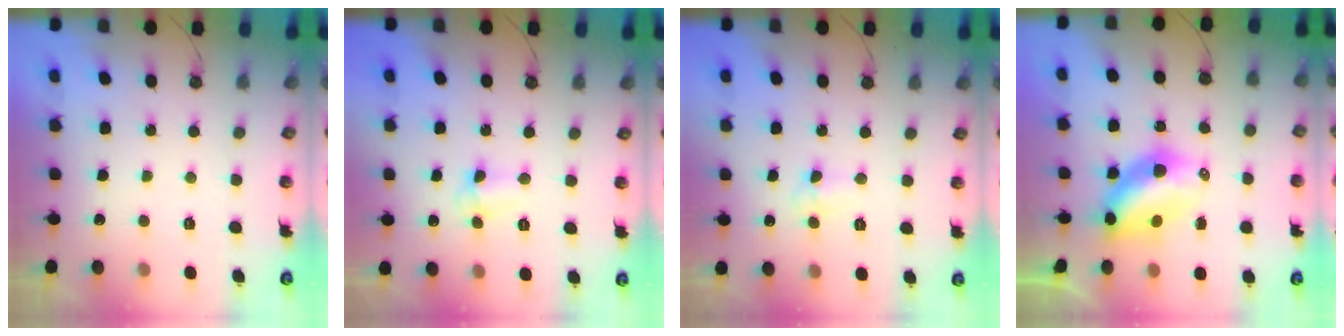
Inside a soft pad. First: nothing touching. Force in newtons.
{"total": 3.0, "press": 2.9, "slide": 0.5}
{"total": 4.2, "press": 4.1, "slide": 0.7}
{"total": 7.0, "press": 7.0, "slide": 0.6}